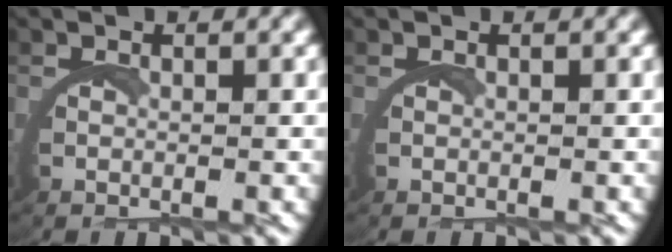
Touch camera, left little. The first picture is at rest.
{"total": 0.0}